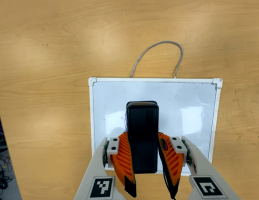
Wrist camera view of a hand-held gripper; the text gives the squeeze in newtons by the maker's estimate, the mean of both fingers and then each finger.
{"total": 8.0, "left": 6.4, "right": 9.6}